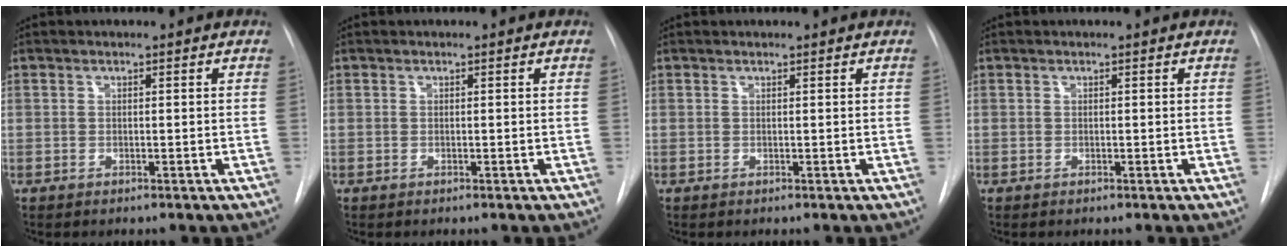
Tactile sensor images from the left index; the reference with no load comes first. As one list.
[{"total": 0.0}, {"total": 0.0}, {"total": 0.0}]